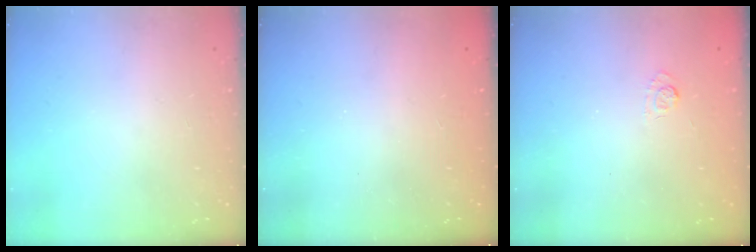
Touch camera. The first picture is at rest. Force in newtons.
{"total": 2.3, "press": 2.2, "slide": 0.8}
{"total": 2.2, "press": 1.6, "slide": 1.4}